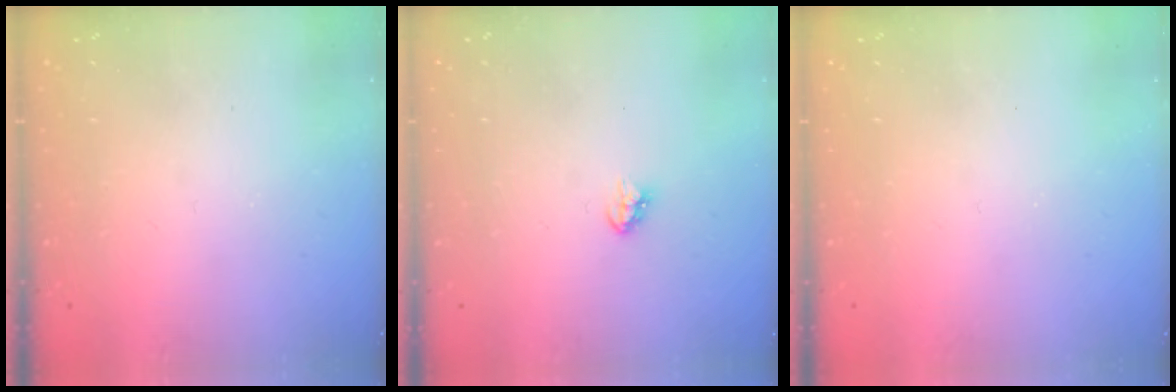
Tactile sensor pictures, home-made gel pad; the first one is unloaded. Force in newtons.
{"total": 3.4, "press": 3.4, "slide": 0.3}
{"total": 0.0}